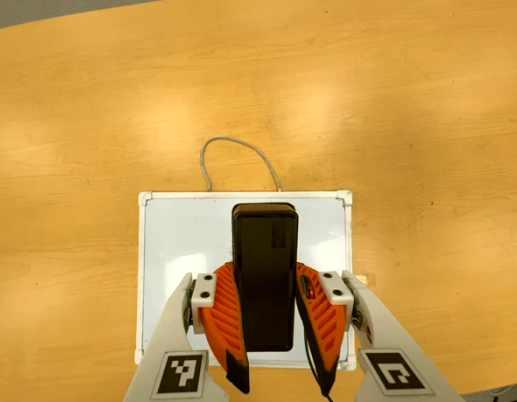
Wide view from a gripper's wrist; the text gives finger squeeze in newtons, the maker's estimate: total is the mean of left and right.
{"total": 6.1, "left": 5.3, "right": 7.0}